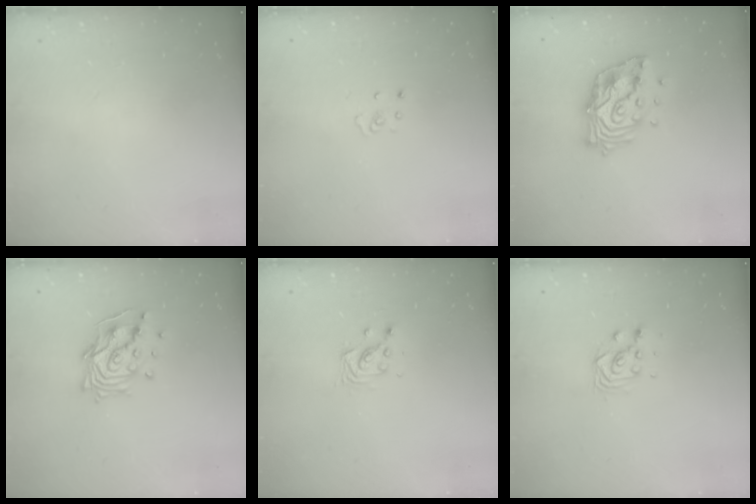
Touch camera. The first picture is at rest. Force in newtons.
{"total": 2.8, "press": 2.7, "slide": 0.3}
{"total": 15.4, "press": 15.3, "slide": 1.6}
{"total": 13.7, "press": 13.6, "slide": 1.7}
{"total": 4.6, "press": 4.6, "slide": 0.2}
{"total": 6.5, "press": 6.5, "slide": 0.1}